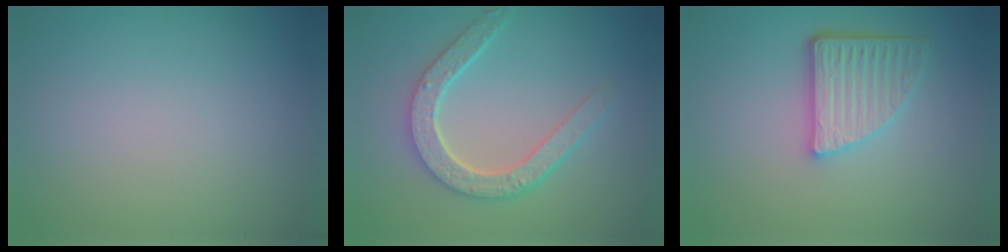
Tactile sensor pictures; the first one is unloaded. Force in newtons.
{"total": 4.6, "press": 3.7, "slide": 2.7}
{"total": 4.6, "press": 3.5, "slide": 2.9}